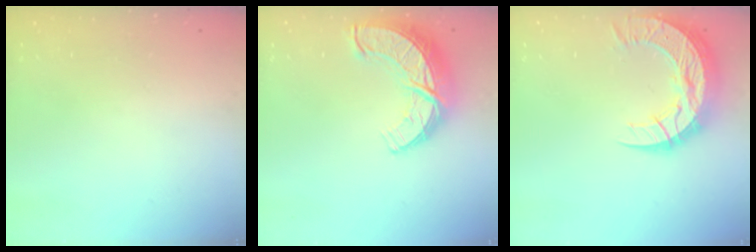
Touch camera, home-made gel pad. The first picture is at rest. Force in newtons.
{"total": 12.6, "press": 12.6, "slide": 0.9}
{"total": 15.4, "press": 15.3, "slide": 1.1}